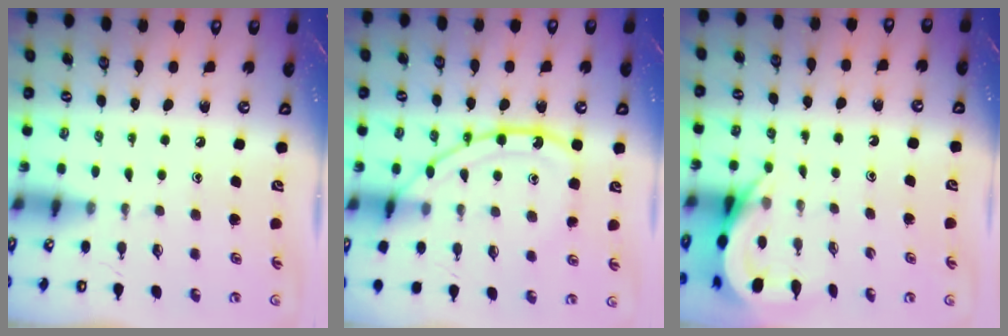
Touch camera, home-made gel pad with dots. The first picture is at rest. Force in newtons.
{"total": 15.2, "press": 15.2, "slide": 1.3}
{"total": 5.3, "press": 5.3, "slide": 0.4}